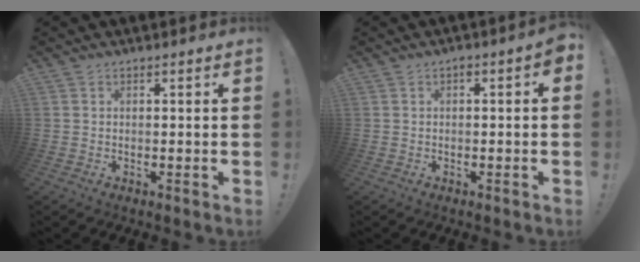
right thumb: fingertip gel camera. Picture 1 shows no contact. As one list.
[{"total": 1.3, "force": [-0.8, 0.3, 1.0], "torque": [-0.019, 0.003, -0.015]}]